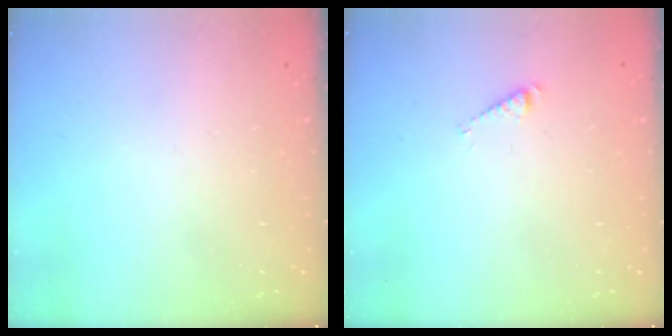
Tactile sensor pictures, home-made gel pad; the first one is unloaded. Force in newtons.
{"total": 2.9, "press": 2.9, "slide": 0.3}